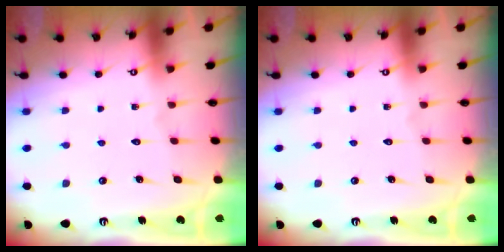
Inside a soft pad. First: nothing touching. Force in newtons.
{"total": 0.0}